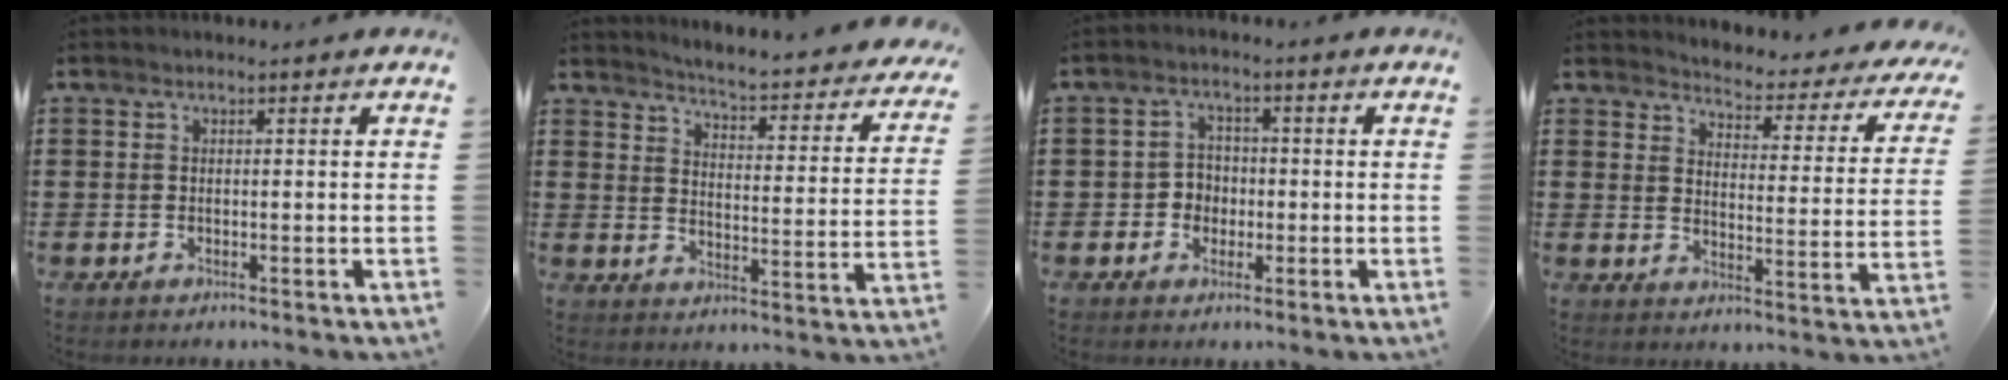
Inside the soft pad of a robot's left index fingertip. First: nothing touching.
{"total": 3.6, "force": [3.4, -0.7, 1.0], "torque": [-0.034, -0.042, 0.046]}
{"total": 3.2, "force": [-0.8, 2.8, 1.2], "torque": [-0.034, 0.006, -0.020]}
{"total": 3.0, "force": [2.9, 0.0, 0.5], "torque": [-0.024, -0.035, 0.040]}